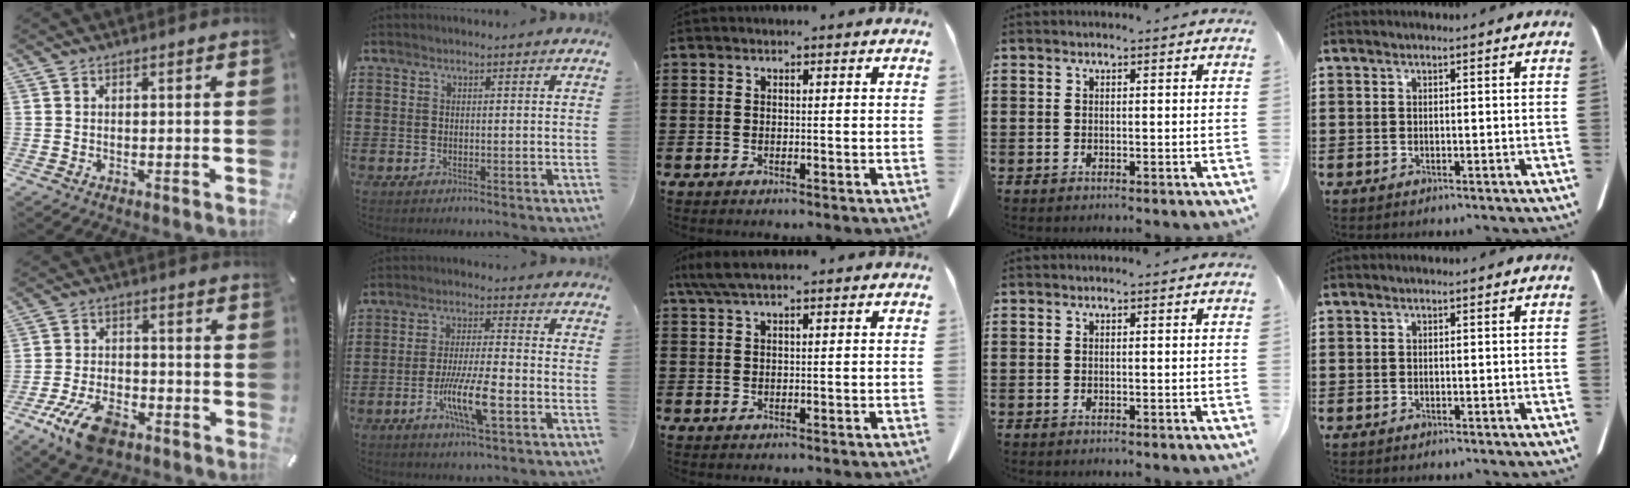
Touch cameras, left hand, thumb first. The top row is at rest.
{"thumb": {"total": 11.3, "force": [-6.4, 5.7, 7.4], "torque": [-0.148, 0.031, -0.117]}, "index": {"total": 8.7, "force": [-3.3, 1.6, 7.9], "torque": [-0.159, -0.010, -0.064]}, "middle": {"total": 3.3, "force": [2.1, 0.5, 2.5], "torque": [-0.052, 0.003, 0.039]}}